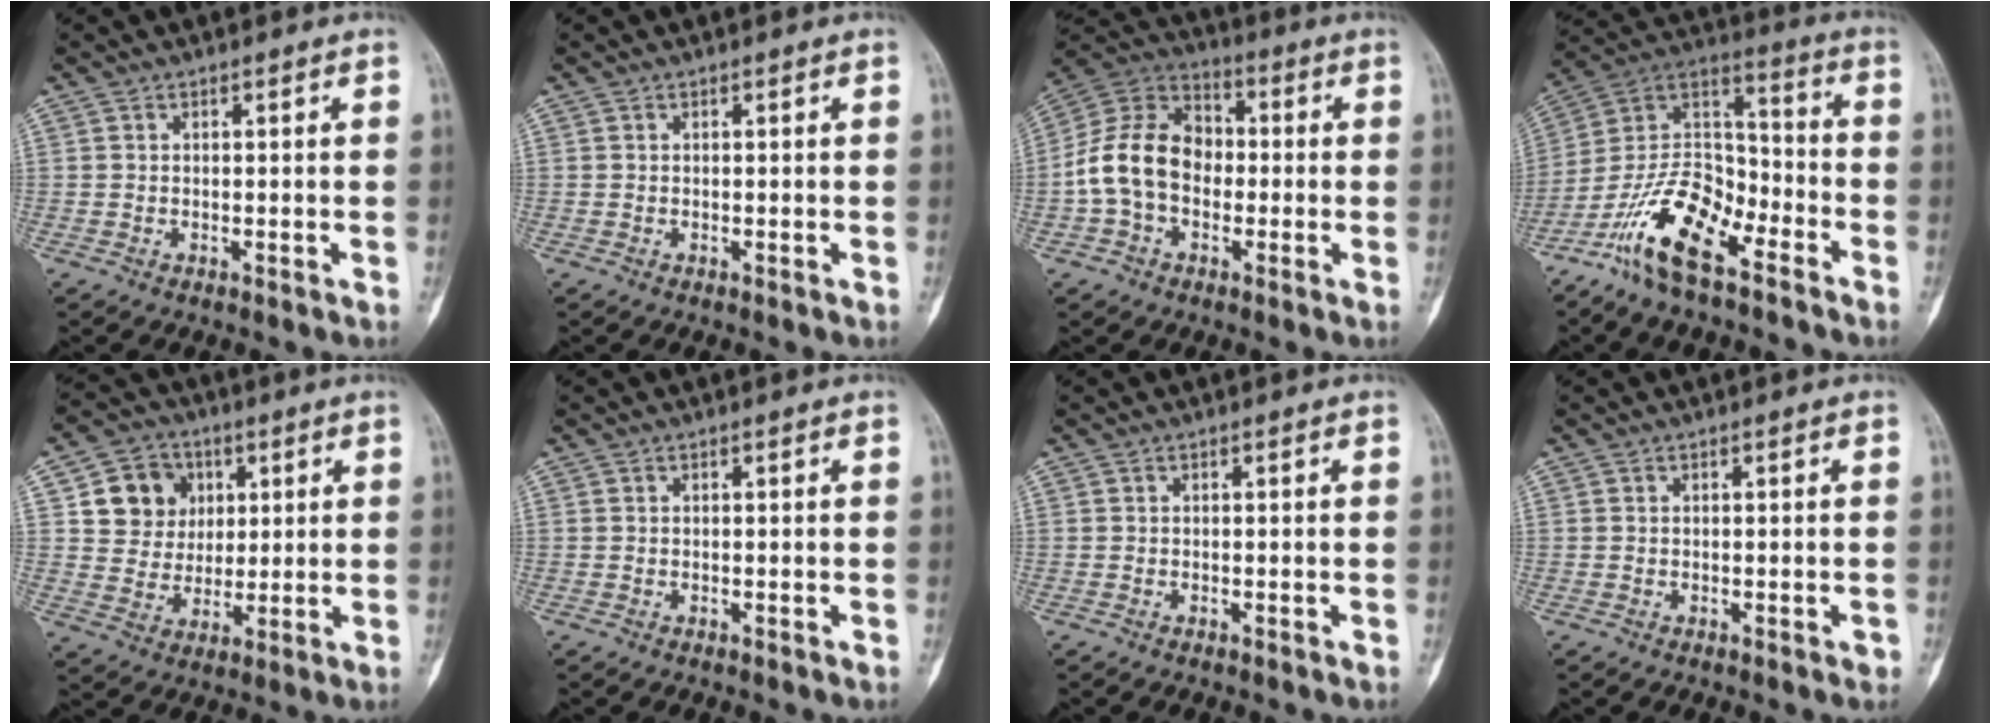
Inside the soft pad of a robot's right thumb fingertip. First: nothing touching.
{"total": 0.0}
{"total": 14.3, "force": [-1.9, 10.6, 9.5], "torque": [-0.164, 0.042, -0.045]}
{"total": 16.0, "force": [-9.9, 6.7, 10.7], "torque": [-0.188, 0.077, -0.193]}
{"total": 10.7, "force": [3.3, 9.6, 3.5], "torque": [-0.016, -0.006, 0.059]}
{"total": 0.0}
{"total": 0.0}
{"total": 0.7, "force": [-0.3, 0.3, 0.6], "torque": [-0.003, -0.001, -0.003]}